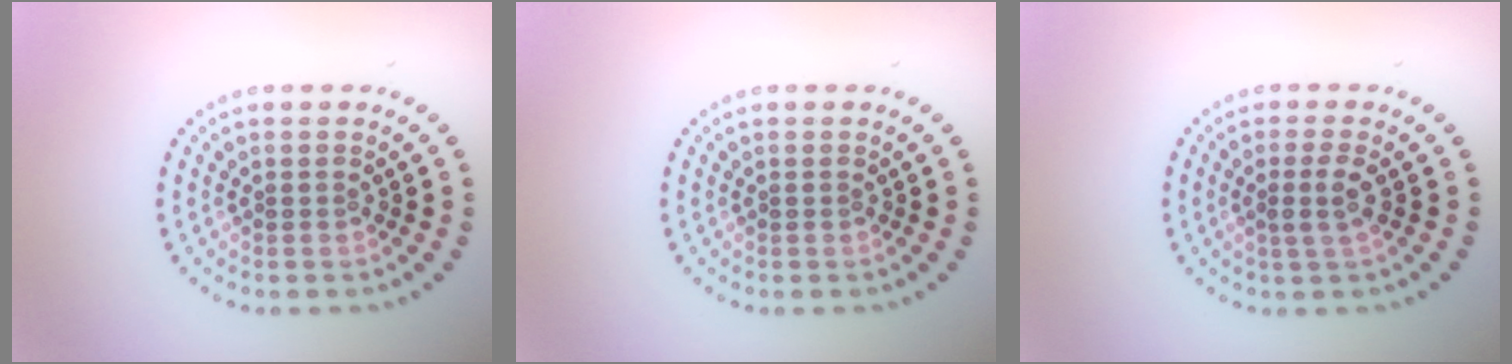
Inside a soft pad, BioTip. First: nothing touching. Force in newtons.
{"total": 0.0}
{"total": 1.6, "press": 1.3, "slide": 0.9}